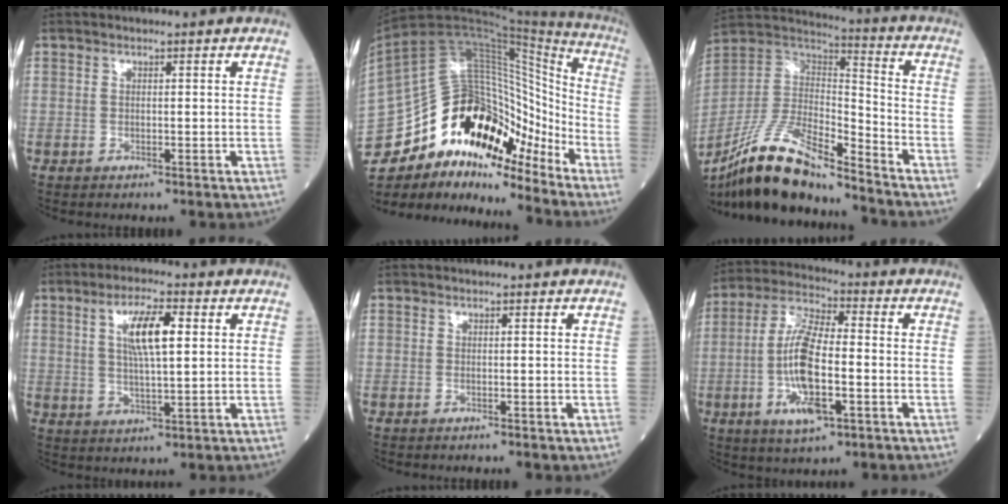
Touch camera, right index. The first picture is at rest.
{"total": 24.7, "force": [-16.3, 10.3, 15.4], "torque": [-0.296, 0.053, -0.268]}
{"total": 18.1, "force": [-14.9, 3.2, 9.7], "torque": [-0.197, 0.005, -0.278]}
{"total": 7.8, "force": [2.2, 1.4, 7.4], "torque": [-0.135, 0.008, 0.042]}
{"total": 0.0}
{"total": 12.3, "force": [-2.8, 3.4, 11.5], "torque": [-0.235, -0.003, -0.051]}